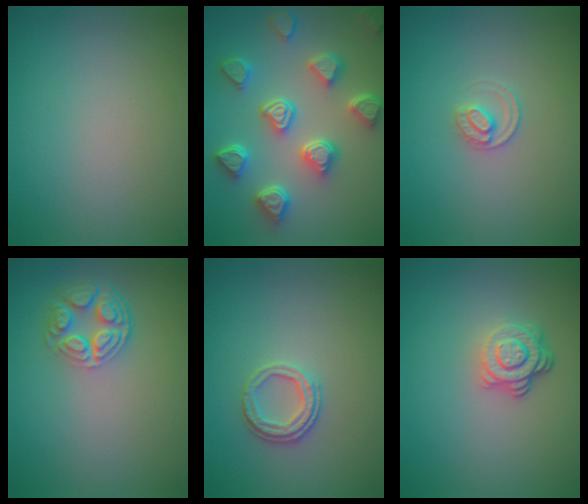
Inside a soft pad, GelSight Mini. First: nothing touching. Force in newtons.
{"total": 7.0, "press": 6.0, "slide": 3.6}
{"total": 1.7, "press": 1.7, "slide": 0.1}
{"total": 4.5, "press": 3.4, "slide": 2.9}
{"total": 2.5, "press": 2.3, "slide": 0.9}
{"total": 3.7, "press": 2.7, "slide": 2.5}